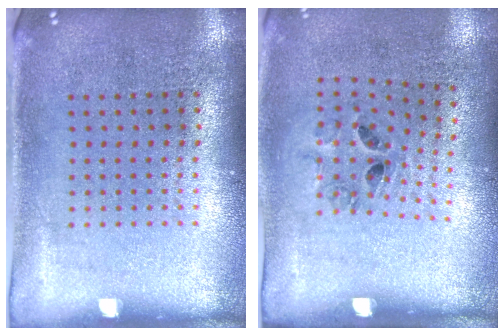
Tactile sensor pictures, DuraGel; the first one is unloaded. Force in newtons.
{"total": 1.4, "press": 0.8, "slide": 1.2}